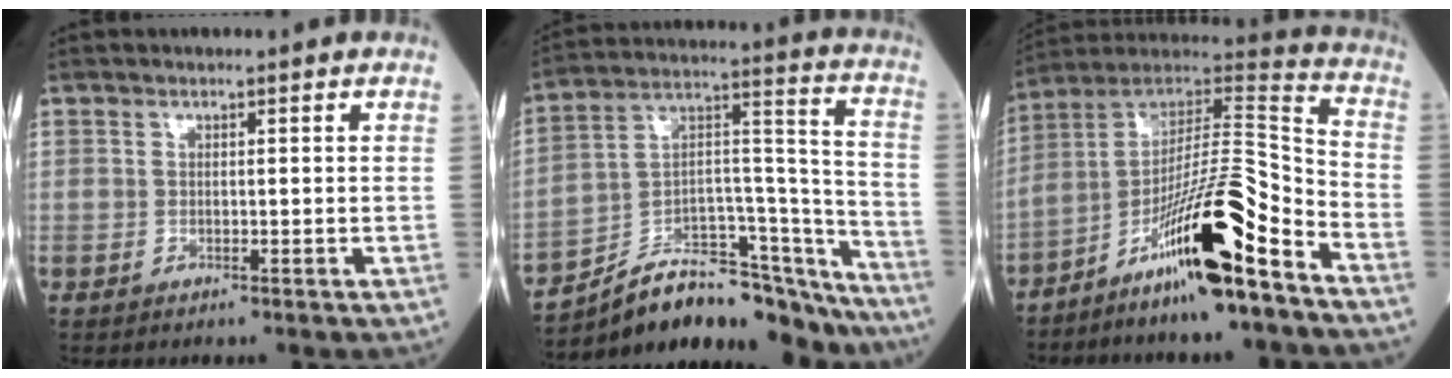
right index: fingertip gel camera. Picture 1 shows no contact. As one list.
[{"total": 24.1, "force": [-21.2, 6.1, 9.7], "torque": [-0.115, 0.046, -0.322]}, {"total": 18.5, "force": [-10.8, 1.6, 14.9], "torque": [-0.251, 0.006, -0.183]}]